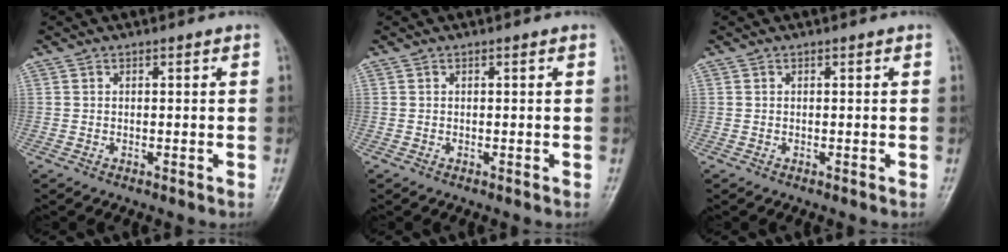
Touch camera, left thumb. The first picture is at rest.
{"total": 0.0}
{"total": 0.0}